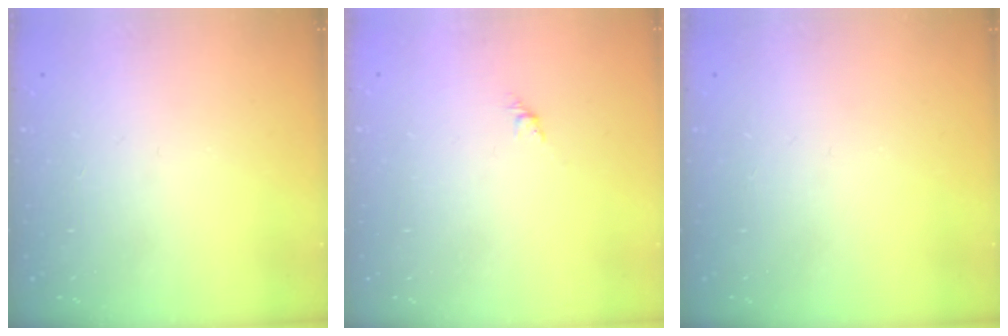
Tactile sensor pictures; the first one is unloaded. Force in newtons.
{"total": 3.0, "press": 2.9, "slide": 0.7}
{"total": 0.0}